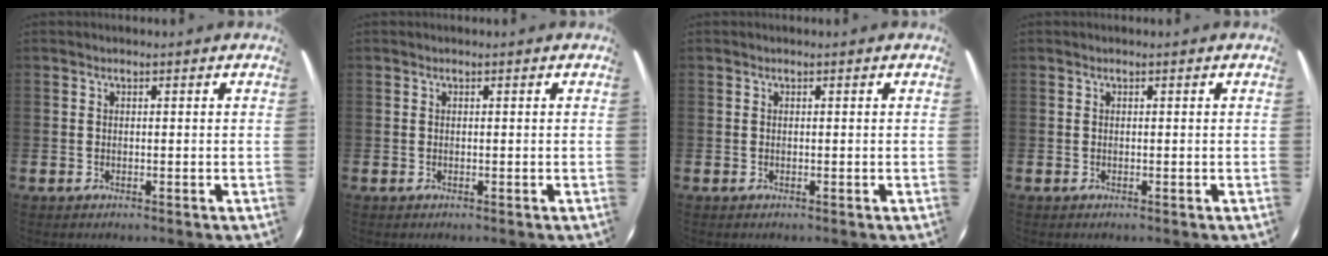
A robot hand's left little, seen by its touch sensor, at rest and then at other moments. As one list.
[{"total": 0.0}, {"total": 0.0}, {"total": 0.0}]